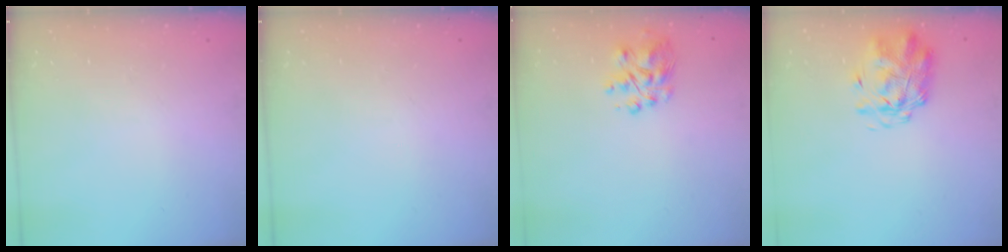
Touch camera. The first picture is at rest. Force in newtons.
{"total": 0.0}
{"total": 6.4, "press": 6.3, "slide": 0.8}
{"total": 2.4, "press": 2.2, "slide": 1.0}